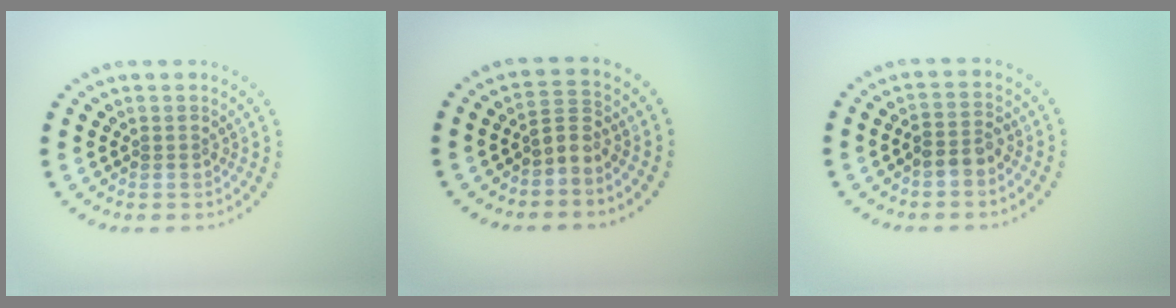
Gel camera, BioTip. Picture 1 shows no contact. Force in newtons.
{"total": 1.9, "press": 1.4, "slide": 1.3}
{"total": 2.1, "press": 1.9, "slide": 0.7}